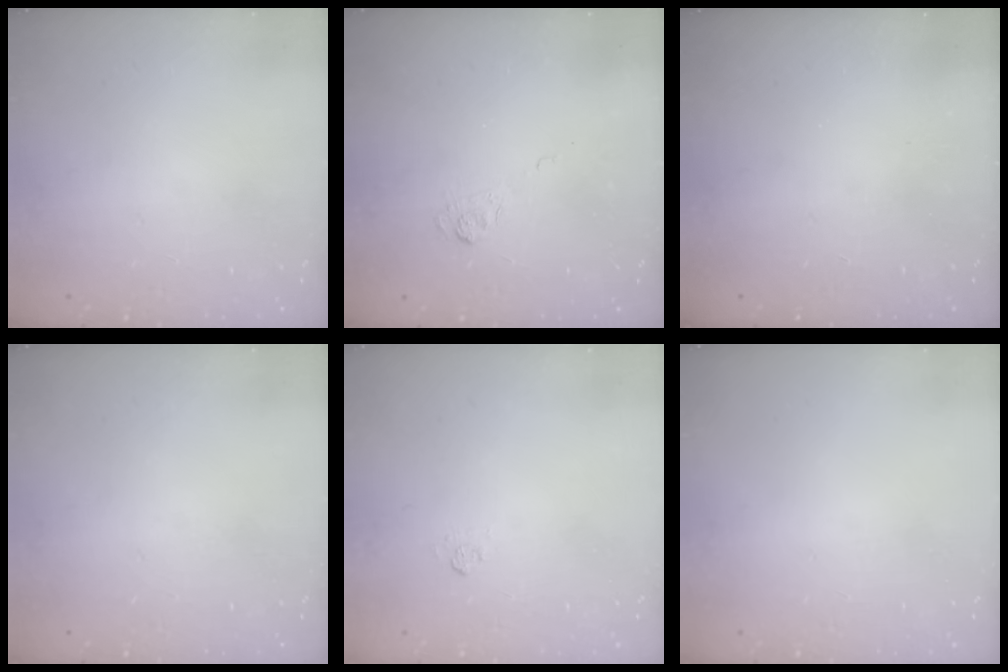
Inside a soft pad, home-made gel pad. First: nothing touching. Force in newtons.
{"total": 3.2, "press": 2.8, "slide": 1.5}
{"total": 2.3, "press": 2.2, "slide": 0.7}
{"total": 0.0}
{"total": 5.2, "press": 5.1, "slide": 1.2}
{"total": 0.0}